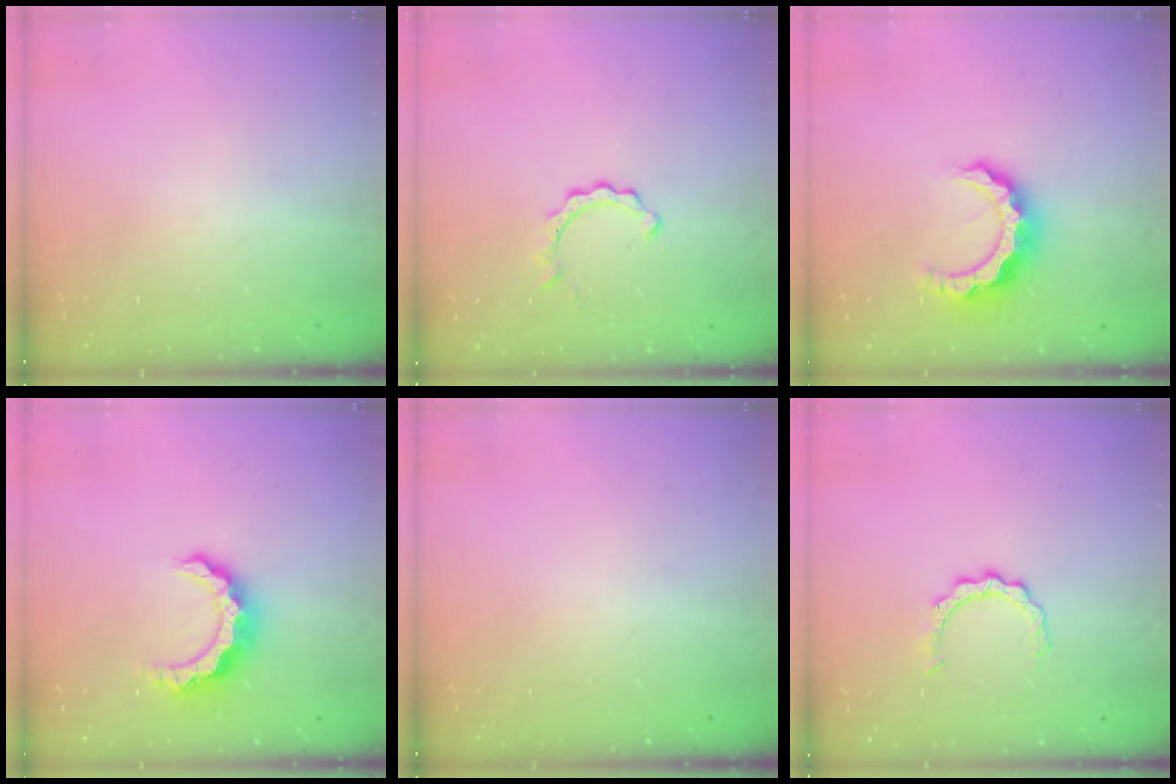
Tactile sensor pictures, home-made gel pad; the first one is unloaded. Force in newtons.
{"total": 2.4, "press": 2.4, "slide": 0.3}
{"total": 9.9, "press": 9.8, "slide": 1.1}
{"total": 7.7, "press": 7.7, "slide": 0.4}
{"total": 0.0}
{"total": 5.3, "press": 5.3, "slide": 0.4}